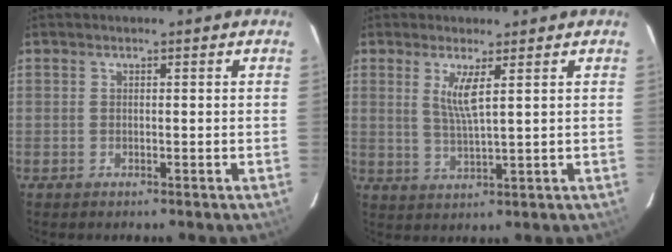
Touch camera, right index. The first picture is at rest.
{"total": 4.5, "force": [1.8, 0.0, 4.1], "torque": [-0.081, -0.010, 0.035]}